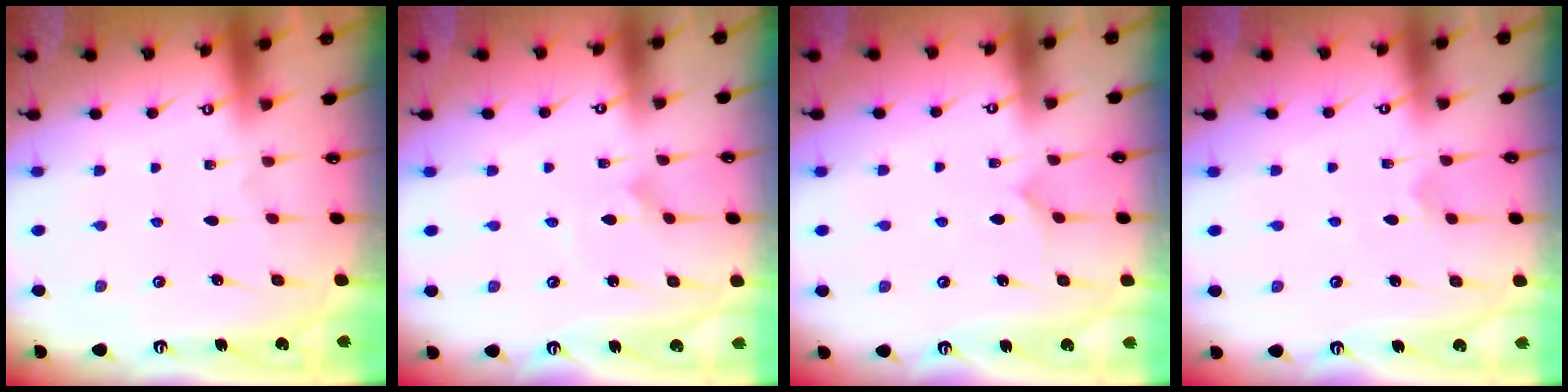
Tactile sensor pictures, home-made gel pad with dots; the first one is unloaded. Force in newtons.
{"total": 1.4, "press": 1.4, "slide": 0.1}
{"total": 2.8, "press": 2.8, "slide": 0.3}
{"total": 2.5, "press": 2.5, "slide": 0.5}